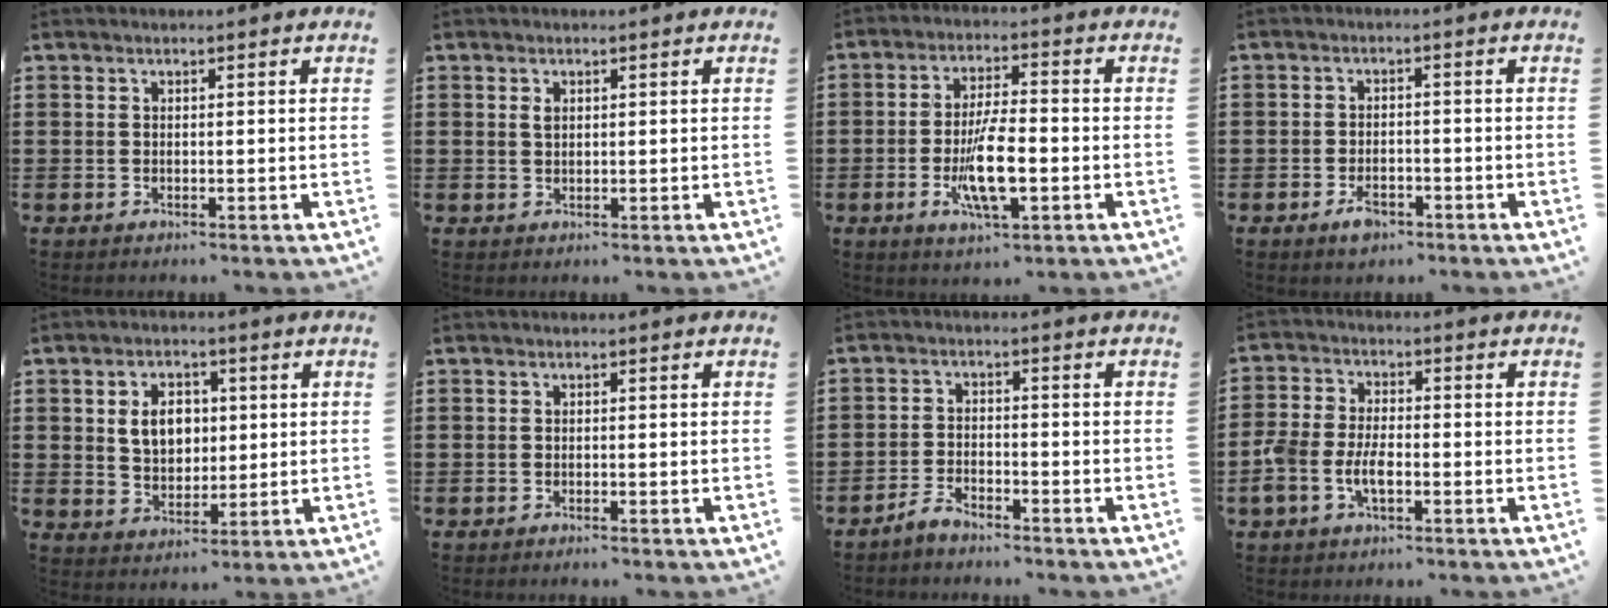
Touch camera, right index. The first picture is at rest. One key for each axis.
{"total": 1.2, "fx": 0.4, "fy": 0.6, "fz": 0.9, "tx": -0.021, "ty": 0.003, "tz": 0.007}
{"total": 9.2, "fx": -2.3, "fy": 2.9, "fz": 8.4, "tx": -0.169, "ty": -0.011, "tz": -0.041}
{"total": 2.9, "fx": -1.8, "fy": 1.4, "fz": 1.7, "tx": -0.031, "ty": 0.003, "tz": -0.034}
{"total": 5.9, "fx": 0.9, "fy": 4.4, "fz": 3.9, "tx": -0.074, "ty": 0.006, "tz": 0.010}
{"total": 0.7, "fx": -0.6, "fy": -0.1, "fz": 0.2, "tx": -0.007, "ty": -0.004, "tz": -0.011}
{"total": 2.8, "fx": -2.7, "fy": 0.6, "fz": 0.6, "tx": -0.022, "ty": 0.006, "tz": -0.057}
{"total": 5.2, "fx": -1.9, "fy": 3.0, "fz": 3.8, "tx": -0.096, "ty": 0.000, "tz": -0.041}